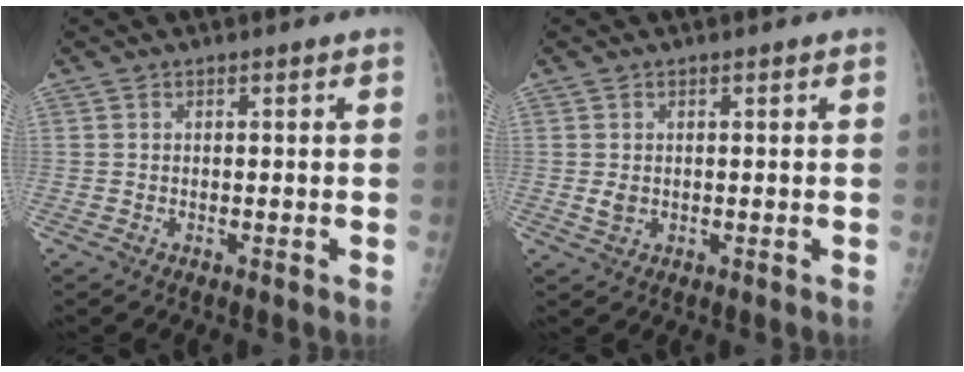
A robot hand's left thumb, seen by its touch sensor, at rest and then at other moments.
{"total": 1.7, "force": [0.0, 1.4, 1.1], "torque": [-0.011, -0.002, 0.005]}